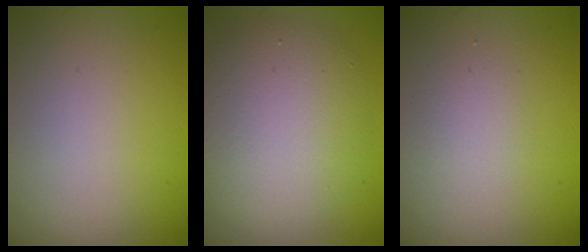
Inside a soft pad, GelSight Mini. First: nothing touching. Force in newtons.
{"total": 6.5, "press": 6.4, "slide": 0.5}
{"total": 1.3, "press": 1.3, "slide": 0.1}